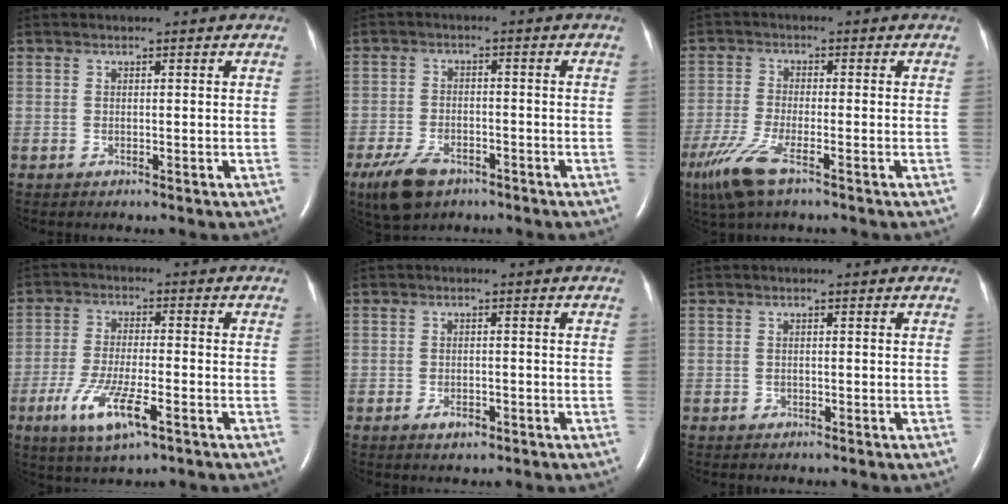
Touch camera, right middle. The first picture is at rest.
{"total": 7.4, "force": [-4.9, 3.7, 4.1], "torque": [-0.090, -0.008, -0.081]}
{"total": 7.4, "force": [-4.5, 1.4, 5.7], "torque": [-0.135, -0.020, -0.087]}
{"total": 9.1, "force": [-4.4, 1.8, 7.8], "torque": [-0.155, -0.019, -0.075]}
{"total": 2.0, "force": [-1.2, 1.0, 1.2], "torque": [-0.018, 0.002, -0.017]}
{"total": 0.5, "force": [-0.3, 0.4, 0.0], "torque": [-0.006, 0.002, -0.005]}